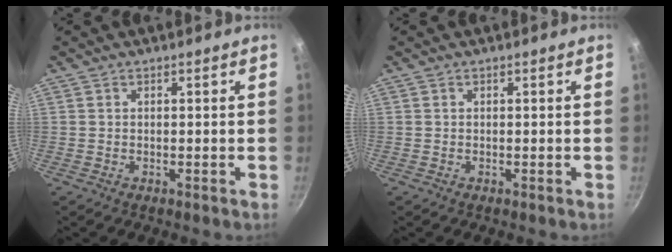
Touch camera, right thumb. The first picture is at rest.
{"total": 0.0}